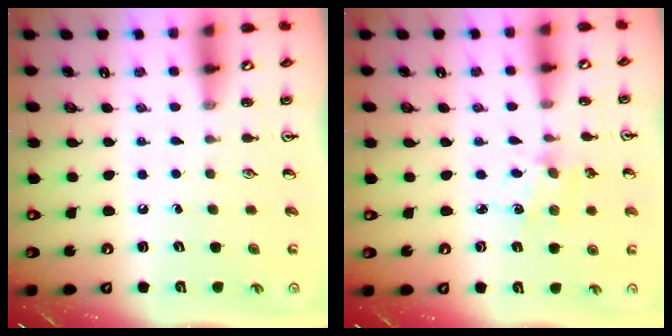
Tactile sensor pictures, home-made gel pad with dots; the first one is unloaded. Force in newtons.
{"total": 2.5, "press": 2.4, "slide": 0.4}